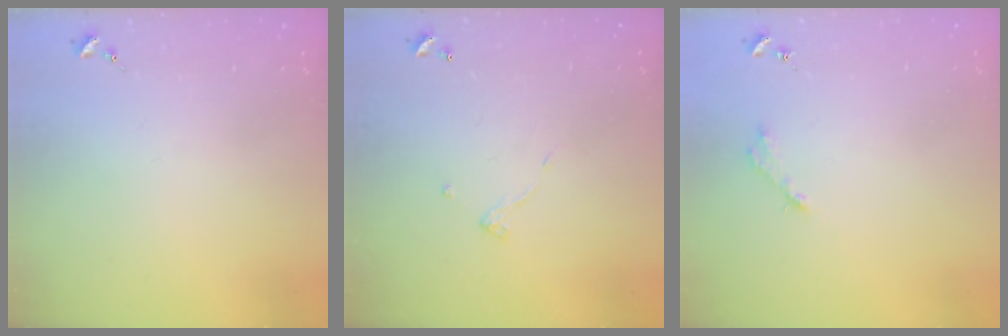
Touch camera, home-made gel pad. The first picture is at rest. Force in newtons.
{"total": 4.9, "press": 4.9, "slide": 0.2}
{"total": 2.8, "press": 2.8, "slide": 0.4}